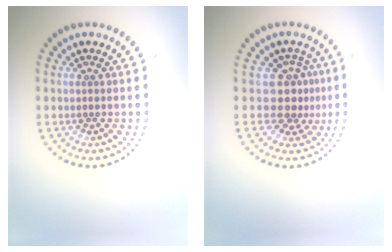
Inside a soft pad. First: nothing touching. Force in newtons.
{"total": 3.1, "press": 2.2, "slide": 2.2}